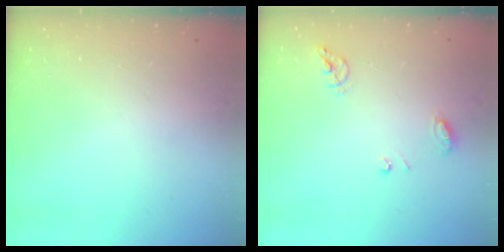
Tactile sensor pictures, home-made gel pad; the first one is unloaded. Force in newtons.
{"total": 7.5, "press": 7.4, "slide": 0.9}